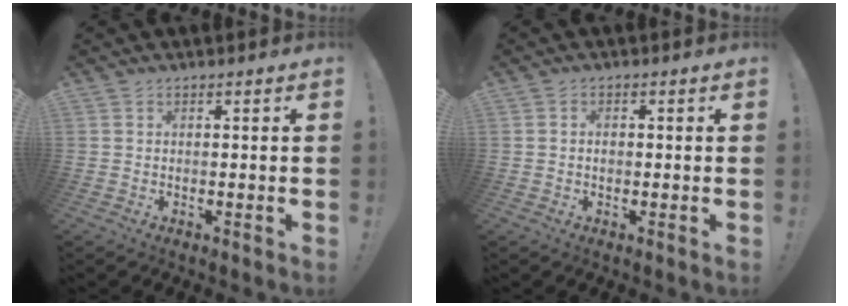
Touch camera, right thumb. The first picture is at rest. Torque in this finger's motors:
{"motor_torque": [0.18, 0.07, -0.01, 0.14, -0.02]}